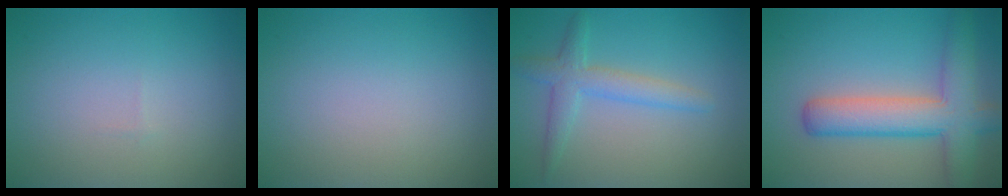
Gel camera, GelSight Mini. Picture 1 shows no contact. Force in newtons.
{"total": 0.0}
{"total": 3.0, "press": 3.0, "slide": 0.0}
{"total": 6.5, "press": 6.5, "slide": 0.3}